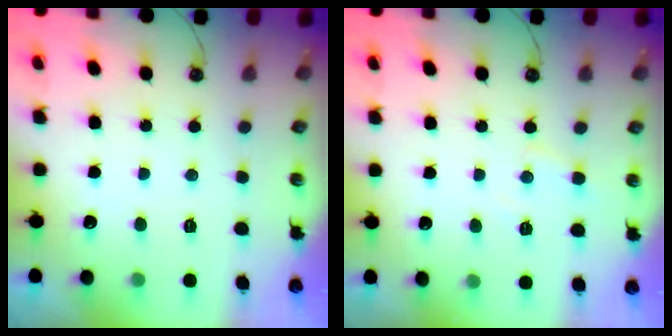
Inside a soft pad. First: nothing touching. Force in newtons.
{"total": 5.7, "press": 5.7, "slide": 0.7}